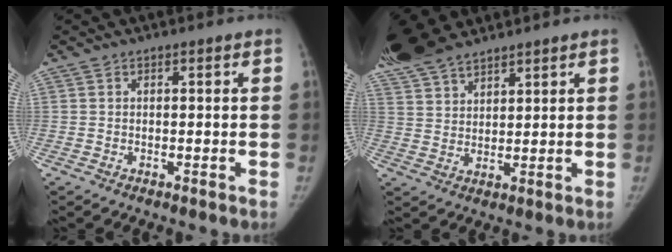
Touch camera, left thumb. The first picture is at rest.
{"total": 13.3, "force": [11.0, 5.0, 5.4], "torque": [-0.117, -0.002, 0.219]}